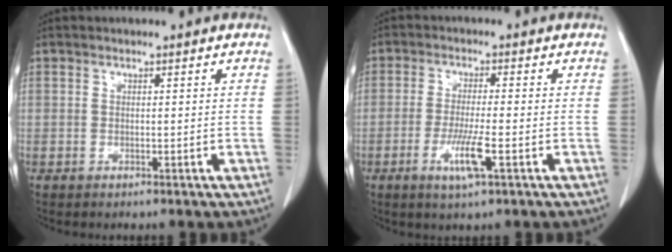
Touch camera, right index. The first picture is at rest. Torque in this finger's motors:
{"motor_torque": [0.88, -0.14, 0.46, 0.12]}